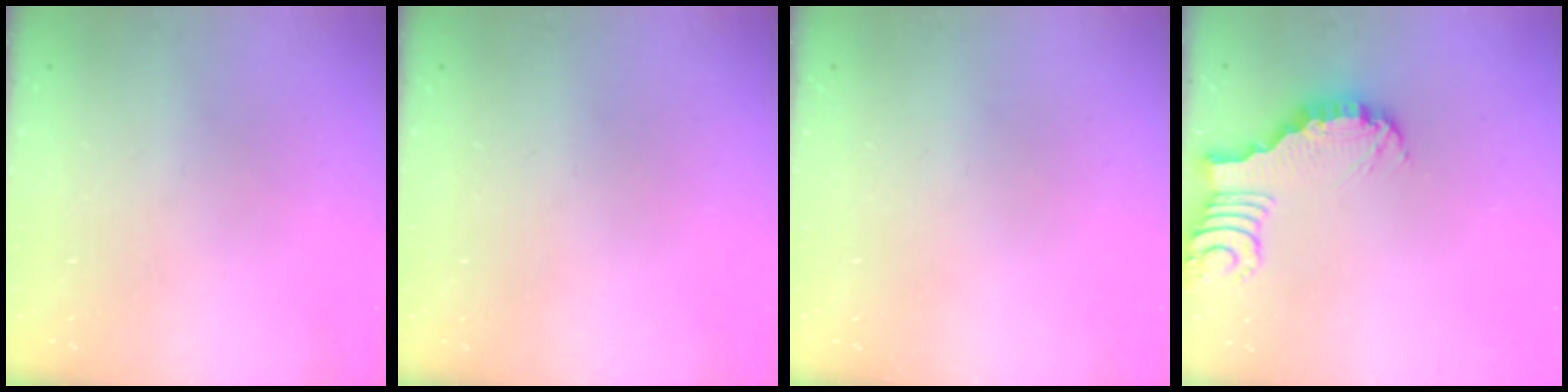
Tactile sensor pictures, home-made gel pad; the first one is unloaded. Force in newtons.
{"total": 0.0}
{"total": 0.0}
{"total": 3.5, "press": 3.4, "slide": 0.4}